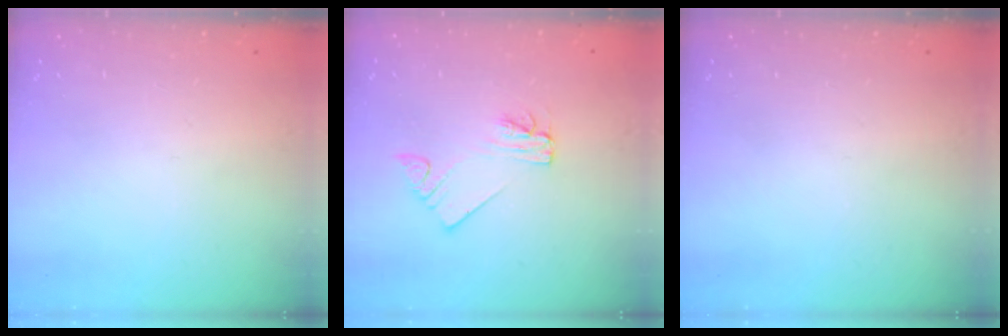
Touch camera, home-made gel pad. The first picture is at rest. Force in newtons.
{"total": 2.2, "press": 2.2, "slide": 0.1}
{"total": 0.0}